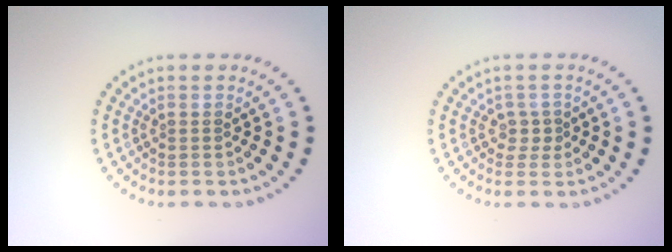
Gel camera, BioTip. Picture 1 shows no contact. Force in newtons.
{"total": 1.3, "press": 0.8, "slide": 0.9}